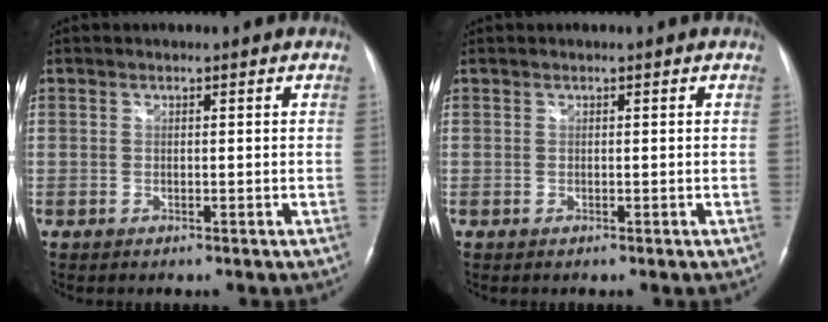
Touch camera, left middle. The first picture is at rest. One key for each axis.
{"total": 0.0}